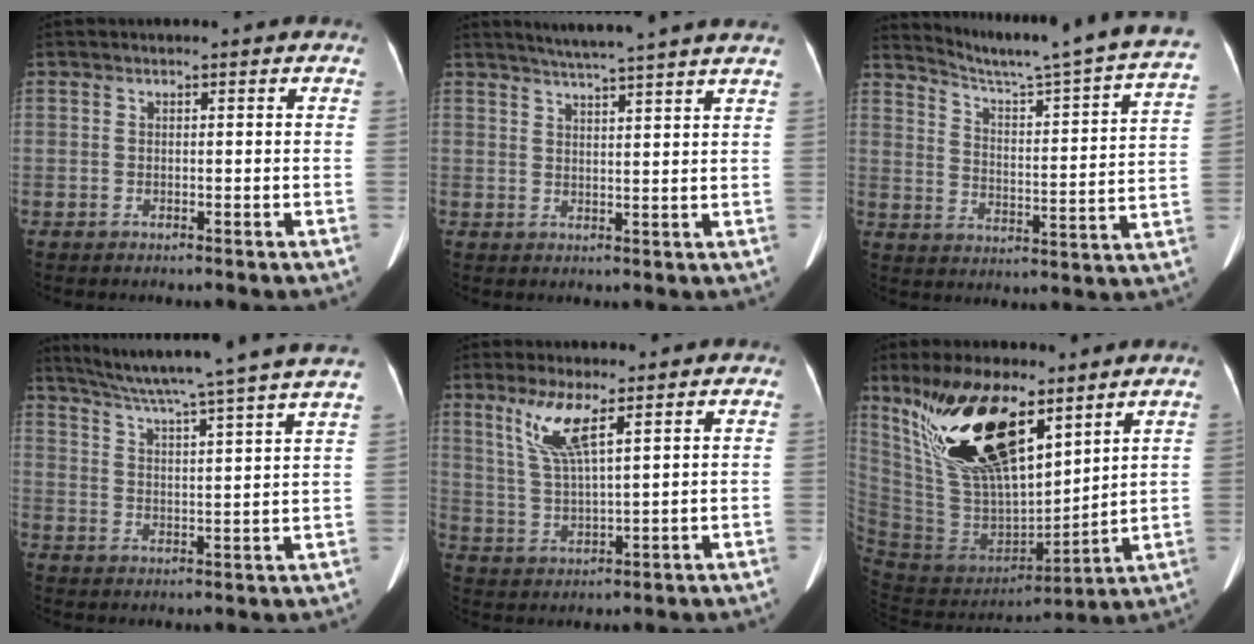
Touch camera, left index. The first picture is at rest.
{"total": 11.6, "force": [10.3, -1.0, 5.1], "torque": [-0.082, 0.009, 0.125]}
{"total": 23.0, "force": [20.5, -0.8, 10.4], "torque": [-0.163, -0.064, 0.266]}
{"total": 22.1, "force": [19.2, -1.9, 10.8], "torque": [-0.181, -0.027, 0.256]}
{"total": 7.0, "force": [3.9, 0.7, 5.8], "torque": [-0.128, 0.000, 0.084]}
{"total": 20.5, "force": [12.5, 7.4, 14.5], "torque": [-0.296, 0.004, 0.241]}